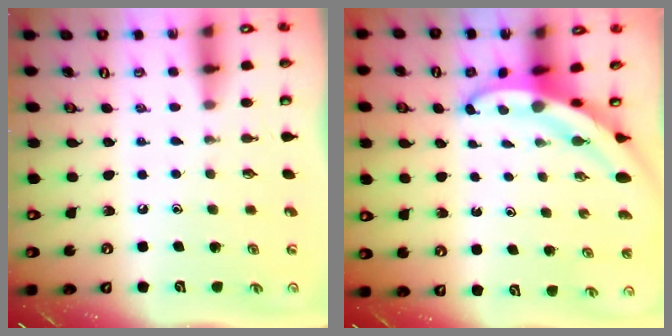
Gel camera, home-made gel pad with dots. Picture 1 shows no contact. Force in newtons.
{"total": 4.6, "press": 4.6, "slide": 0.4}